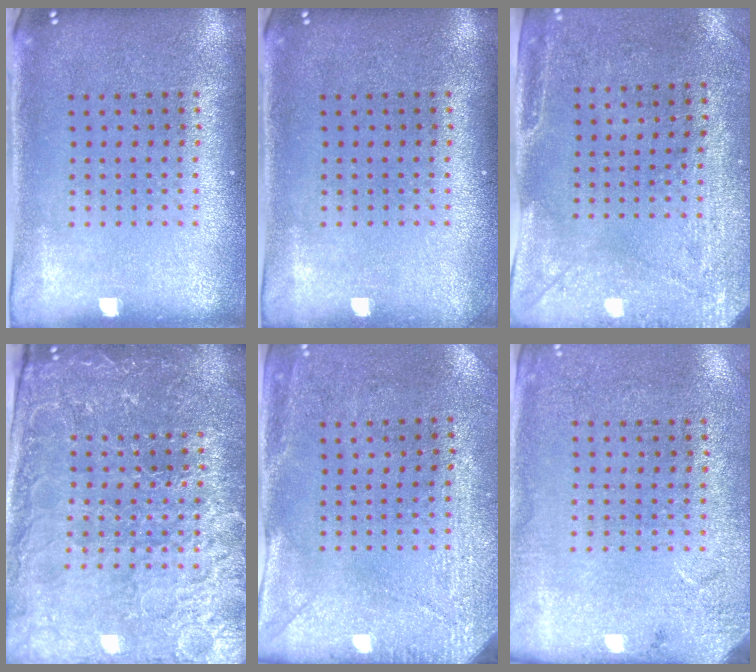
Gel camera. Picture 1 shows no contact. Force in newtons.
{"total": 0.5, "press": 0.5, "slide": 0.1}
{"total": 3.0, "press": 2.3, "slide": 1.8}
{"total": 4.3, "press": 4.2, "slide": 1.1}
{"total": 3.0, "press": 2.3, "slide": 1.9}
{"total": 2.8, "press": 2.2, "slide": 1.6}